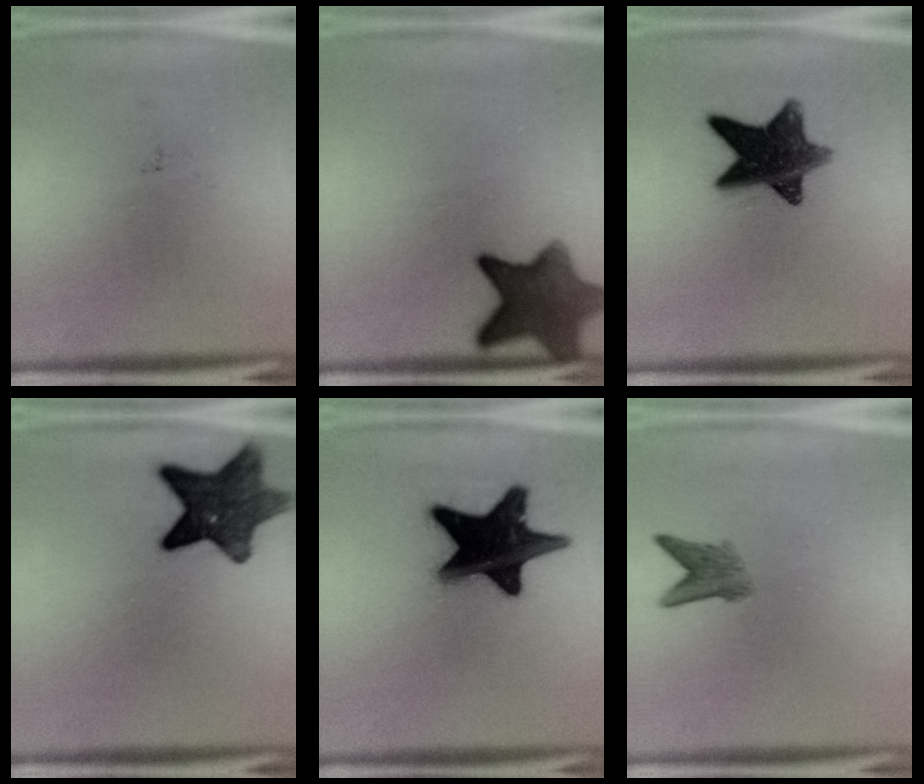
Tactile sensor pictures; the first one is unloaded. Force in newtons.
{"total": 9.5}
{"total": 12.5}
{"total": 11.3}
{"total": 19.9}
{"total": 3.0}